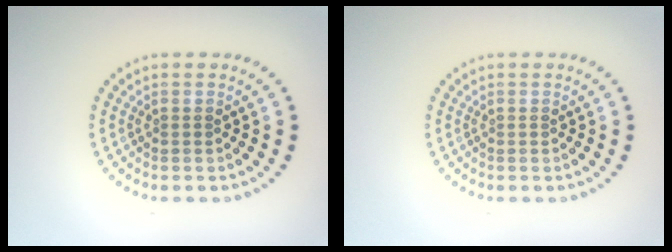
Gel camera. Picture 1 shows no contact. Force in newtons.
{"total": 0.0}